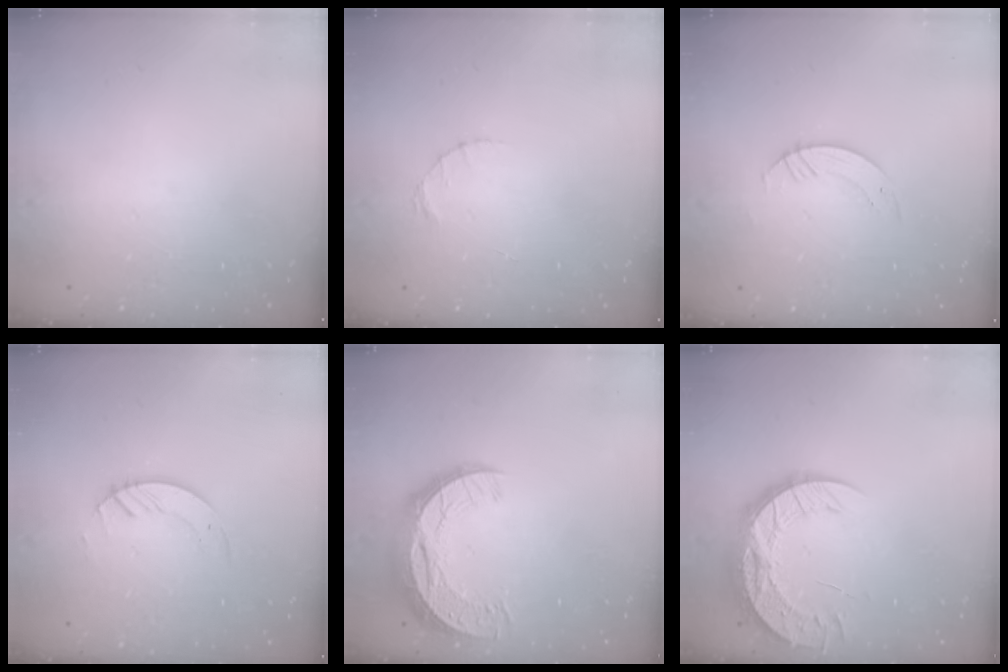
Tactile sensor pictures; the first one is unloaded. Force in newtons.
{"total": 1.4, "press": 1.4, "slide": 0.2}
{"total": 3.1, "press": 3.1, "slide": 0.2}
{"total": 2.8, "press": 2.8, "slide": 0.3}
{"total": 13.7, "press": 13.7, "slide": 0.9}
{"total": 13.4, "press": 13.4, "slide": 1.0}